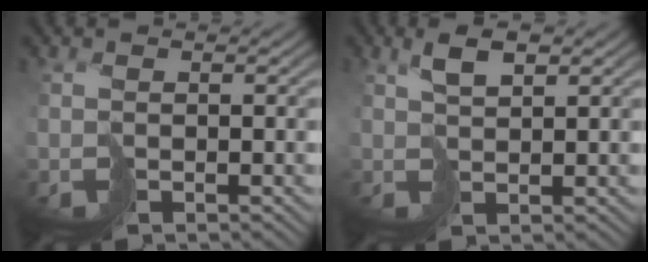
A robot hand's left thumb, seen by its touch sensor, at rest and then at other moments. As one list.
[{"total": 3.4, "force": [1.8, 1.2, 2.7], "torque": [-0.060, 0.005, 0.033]}]